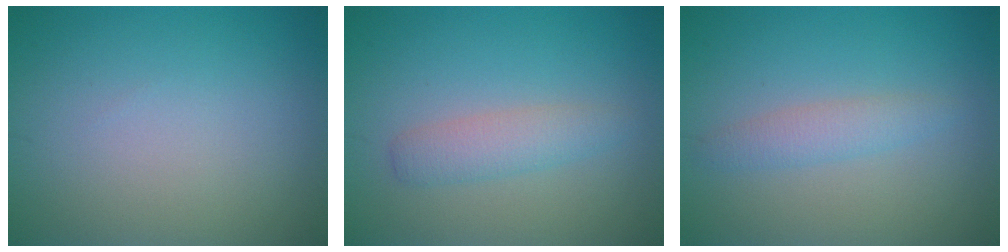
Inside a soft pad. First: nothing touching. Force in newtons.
{"total": 2.3, "press": 2.3, "slide": 0.0}
{"total": 2.0, "press": 2.0, "slide": 0.0}